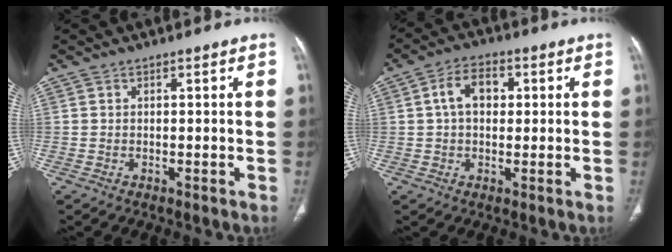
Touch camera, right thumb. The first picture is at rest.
{"total": 6.6, "force": [1.2, 4.4, 4.8], "torque": [-0.072, 0.015, 0.015]}